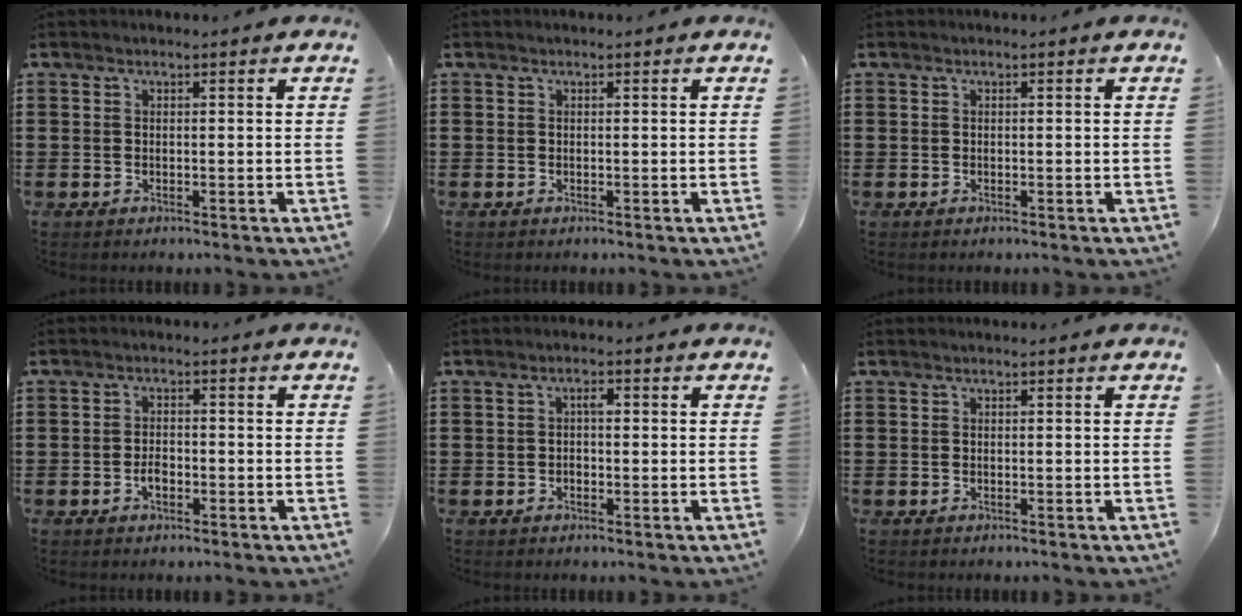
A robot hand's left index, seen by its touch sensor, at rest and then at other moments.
{"total": 0.0}
{"total": 0.0}
{"total": 2.0, "force": [-0.7, 1.0, 1.6], "torque": [-0.032, 0.001, -0.014]}
{"total": 1.6, "force": [0.1, 0.7, 1.4], "torque": [-0.029, 0.004, 0.000]}
{"total": 0.0}